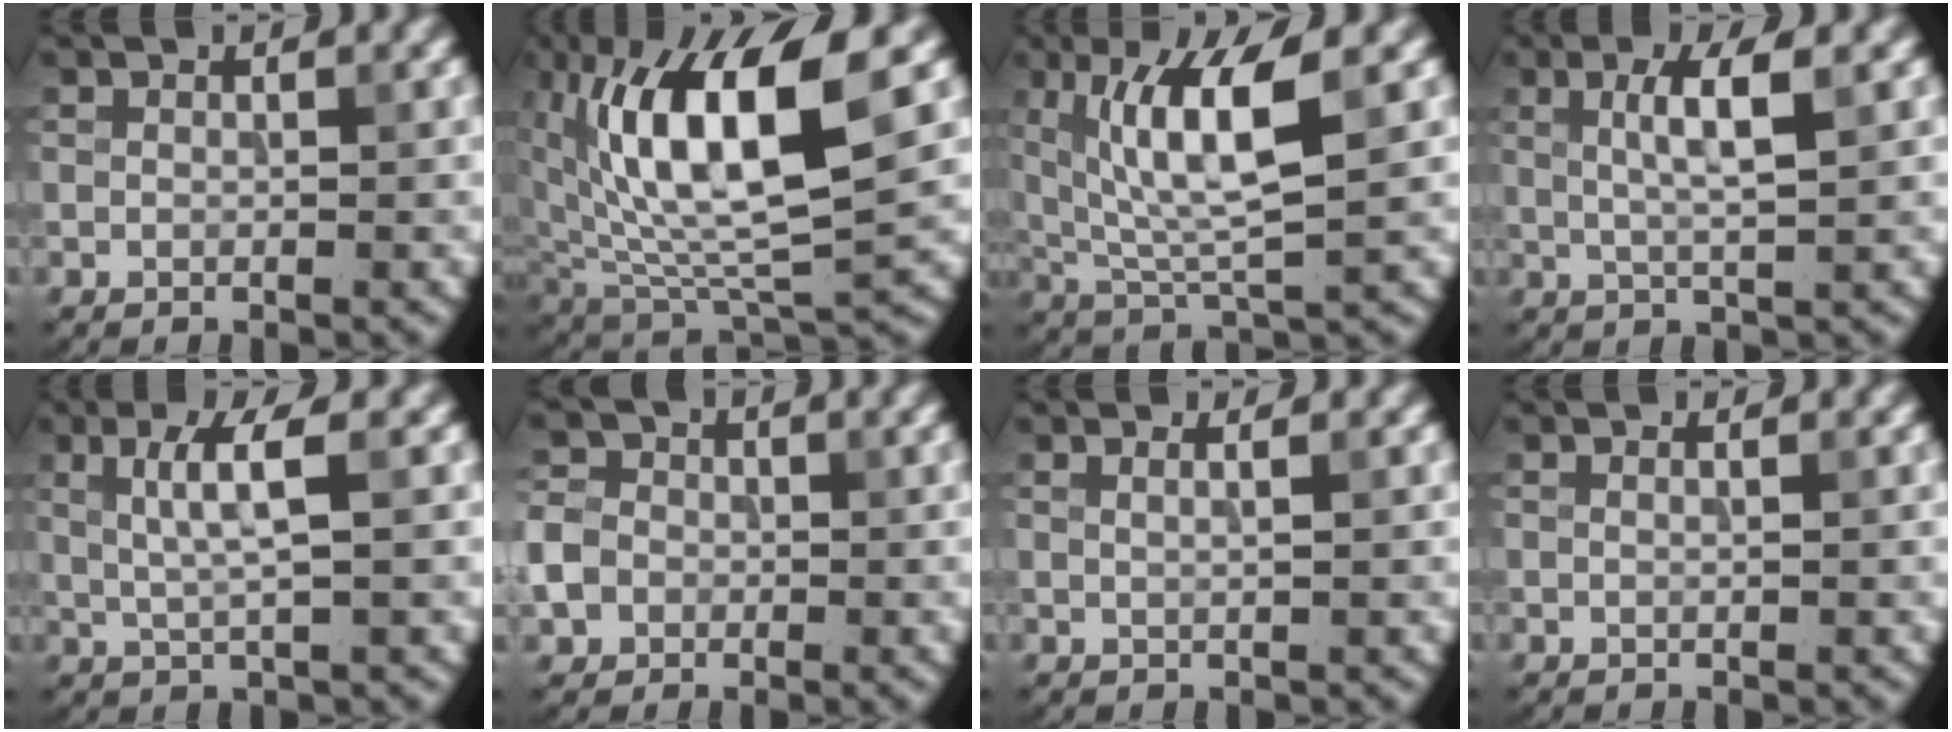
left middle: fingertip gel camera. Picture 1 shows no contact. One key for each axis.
{"total": 12.6, "fx": 3.2, "fy": 4.8, "fz": 11.2, "tx": -0.195, "ty": 0.003, "tz": 0.054}
{"total": 8.1, "fx": 2.5, "fy": 2.0, "fz": 7.5, "tx": -0.137, "ty": -0.006, "tz": 0.048}
{"total": 4.1, "fx": 1.1, "fy": 0.8, "fz": 3.9, "tx": -0.069, "ty": 0.003, "tz": 0.020}
{"total": 3.9, "fx": 1.0, "fy": 0.6, "fz": 3.7, "tx": -0.073, "ty": -0.002, "tz": 0.022}
{"total": 5.1, "fx": -1.5, "fy": 4.4, "fz": 2.2, "tx": -0.044, "ty": -0.003, "tz": -0.044}
{"total": 2.3, "fx": 1.1, "fy": 1.1, "fz": 1.7, "tx": 0.000, "ty": 0.002, "tz": -0.011}
{"total": 0.9, "fx": 0.5, "fy": 0.4, "fz": 0.7, "tx": -0.002, "ty": -0.004, "tz": -0.004}